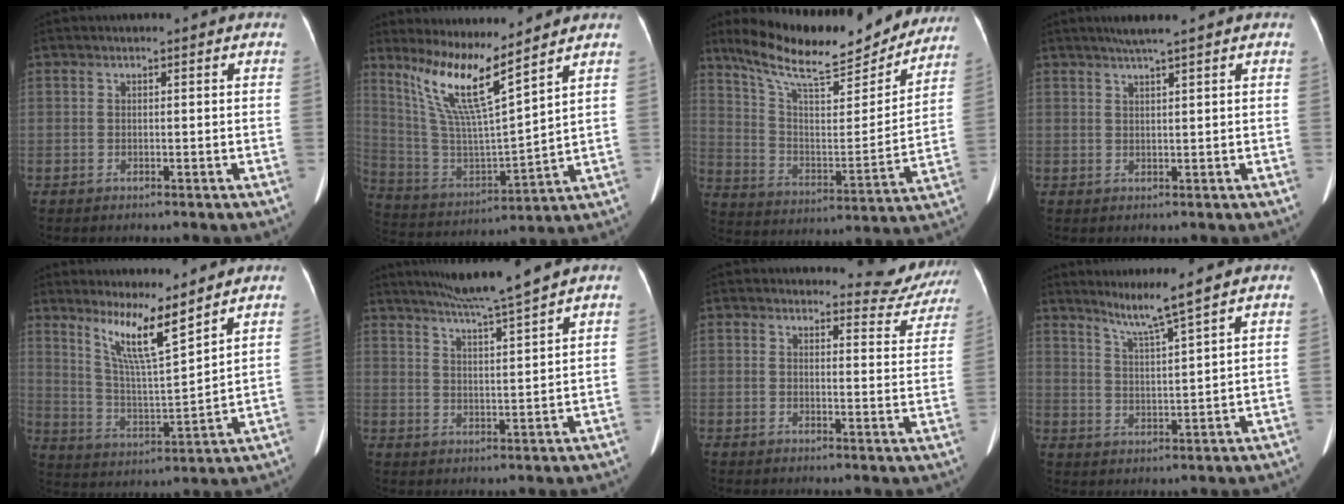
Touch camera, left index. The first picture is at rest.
{"total": 12.0, "force": [8.8, -0.3, 8.1], "torque": [-0.165, -0.013, 0.176]}
{"total": 23.7, "force": [20.2, 5.3, 11.2], "torque": [-0.181, -0.002, 0.301]}
{"total": 3.5, "force": [2.7, -0.7, 2.2], "torque": [-0.039, 0.009, 0.049]}
{"total": 9.1, "force": [6.7, 0.0, 6.1], "torque": [-0.121, -0.016, 0.131]}
{"total": 8.4, "force": [7.1, -1.8, 4.0], "torque": [-0.071, -0.004, 0.119]}
{"total": 3.4, "force": [3.2, 1.1, -0.1], "torque": [0.007, -0.009, 0.025]}
{"total": 5.6, "force": [4.4, -1.7, 3.0], "torque": [-0.061, -0.013, 0.088]}